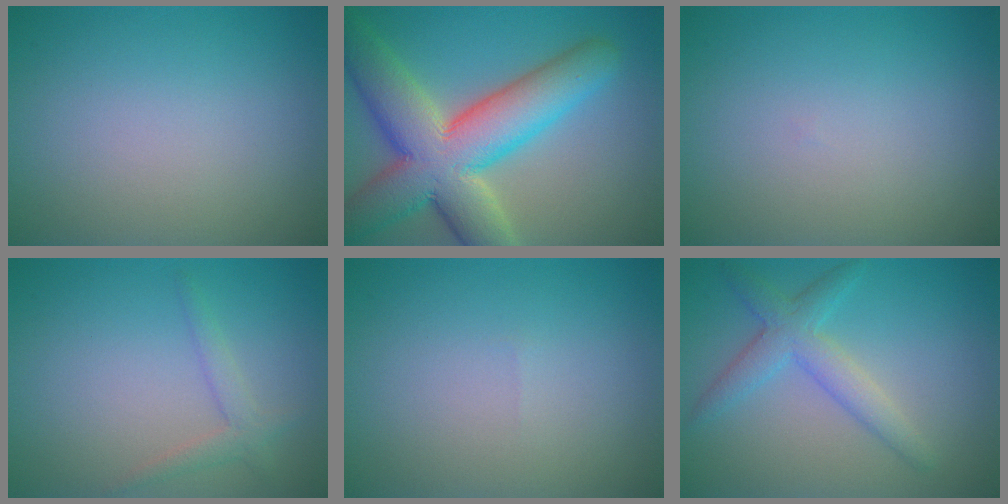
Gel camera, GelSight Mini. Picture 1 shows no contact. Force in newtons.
{"total": 12.1, "press": 12.1, "slide": 0.7}
{"total": 0.0}
{"total": 1.8, "press": 1.8, "slide": 0.2}
{"total": 0.0}
{"total": 3.4, "press": 3.4, "slide": 0.1}